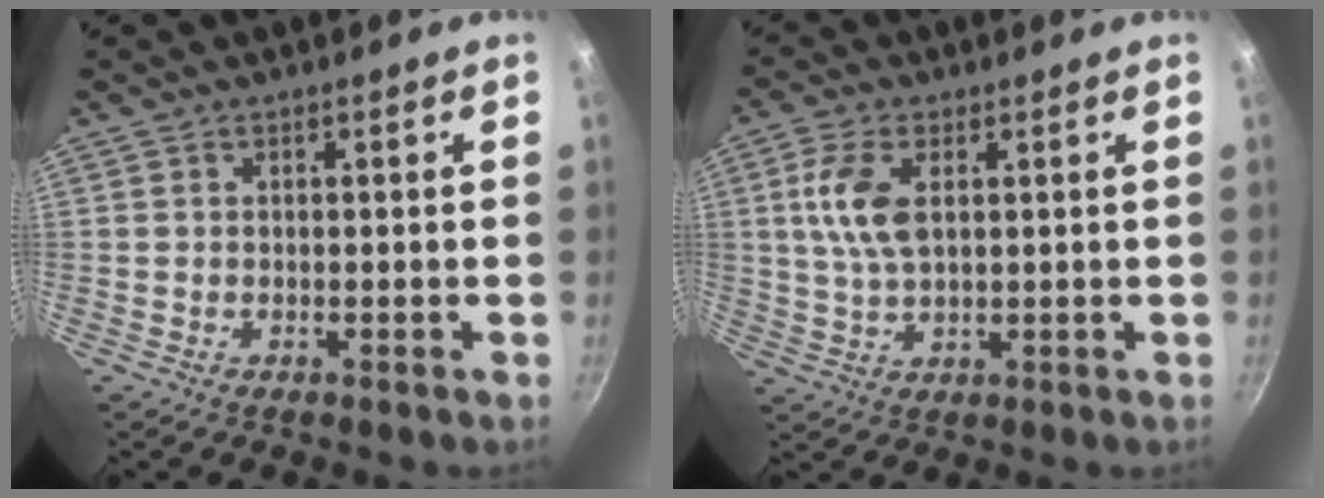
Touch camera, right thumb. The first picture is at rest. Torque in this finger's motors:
{"motor_torque": [0.16, 0.07, 1.15, 0.16, 0.13]}